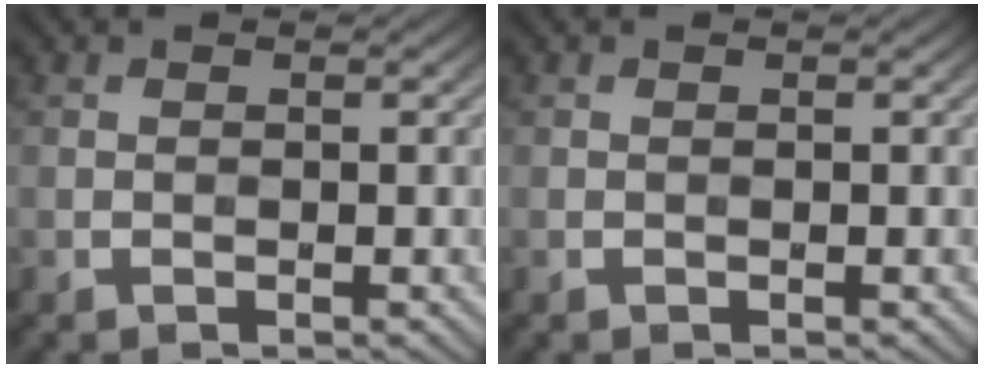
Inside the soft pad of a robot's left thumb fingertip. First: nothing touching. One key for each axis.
{"total": 0.0}